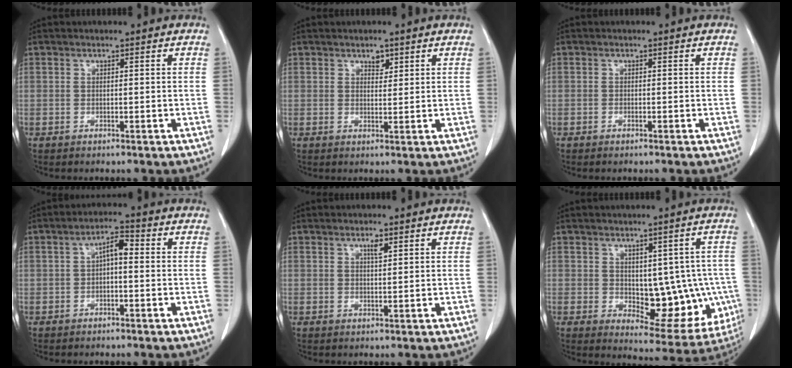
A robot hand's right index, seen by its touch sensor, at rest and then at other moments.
{"total": 1.7, "force": [1.2, 1.0, 0.8], "torque": [-0.009, -0.003, 0.018]}
{"total": 0.5, "force": [-0.4, 0.1, 0.3], "torque": [-0.011, -0.002, -0.006]}
{"total": 3.6, "force": [0.0, 1.3, 3.4], "torque": [-0.058, 0.016, -0.002]}
{"total": 1.5, "force": [0.9, 0.3, 1.2], "torque": [-0.021, -0.003, 0.016]}
{"total": 12.3, "force": [-0.7, 6.5, 10.5], "torque": [-0.113, 0.009, 0.018]}